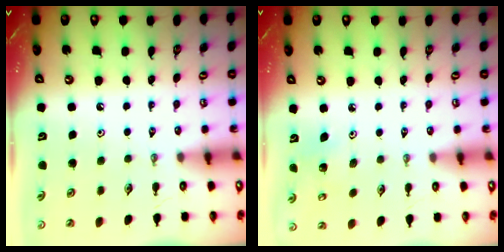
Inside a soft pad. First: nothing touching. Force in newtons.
{"total": 3.9, "press": 3.9, "slide": 0.3}